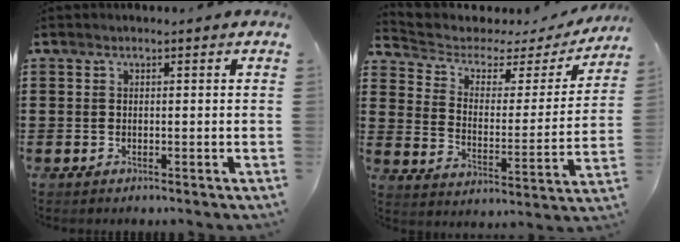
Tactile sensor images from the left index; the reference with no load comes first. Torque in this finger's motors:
{"motor_torque": [0.95, -1.19, 0.02, 0.00]}